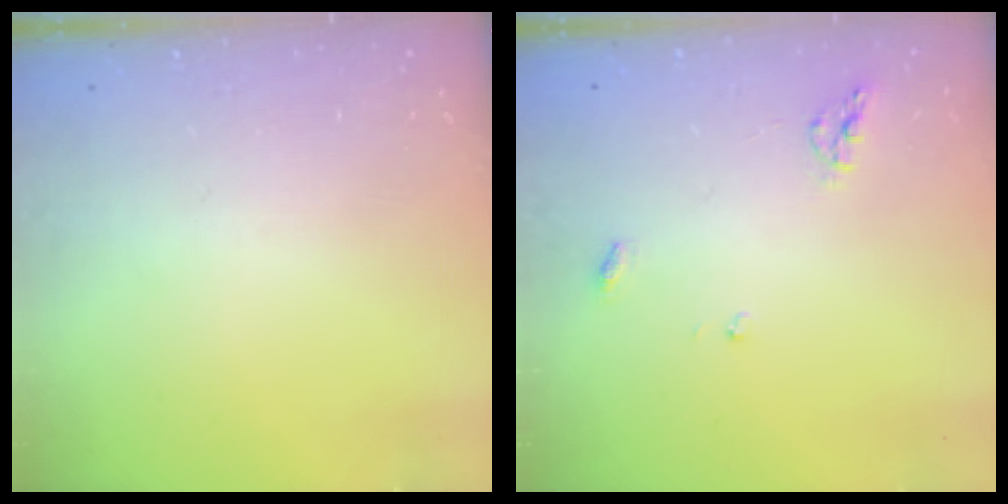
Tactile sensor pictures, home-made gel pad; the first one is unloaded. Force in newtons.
{"total": 5.9, "press": 5.9, "slide": 0.6}